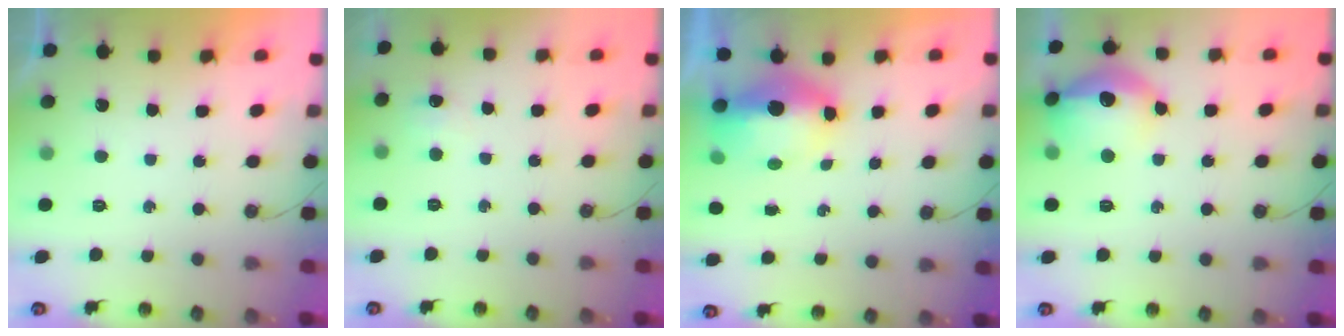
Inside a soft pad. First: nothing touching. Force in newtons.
{"total": 5.6, "press": 5.6, "slide": 0.8}
{"total": 7.4, "press": 7.4, "slide": 0.8}
{"total": 15.2, "press": 15.1, "slide": 1.2}